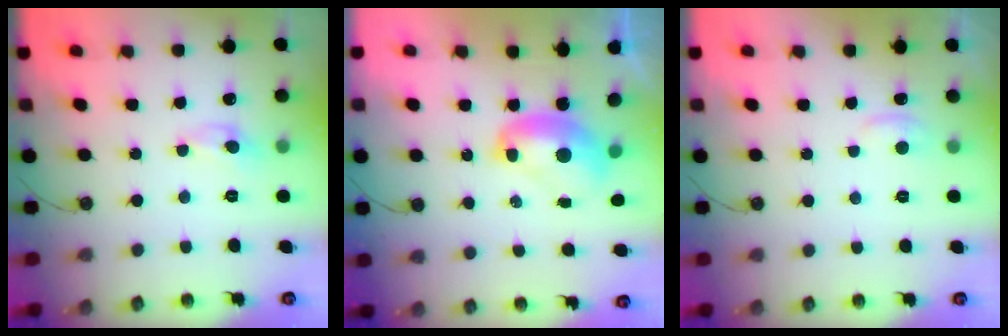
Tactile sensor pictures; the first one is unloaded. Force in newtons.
{"total": 2.6, "press": 2.6, "slide": 0.3}
{"total": 1.4, "press": 1.3, "slide": 0.7}